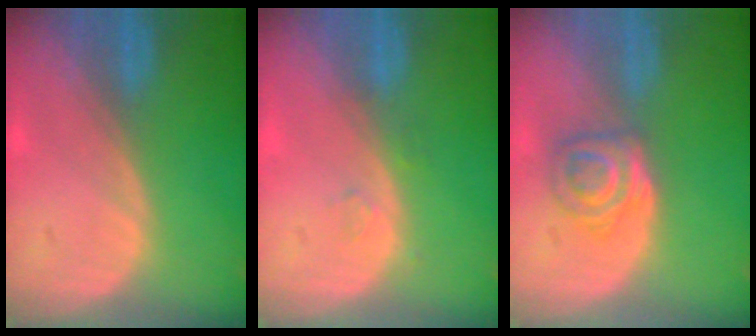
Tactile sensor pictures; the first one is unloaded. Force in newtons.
{"total": 1.4, "press": 1.3, "slide": 0.6}
{"total": 5.3, "press": 5.0, "slide": 1.7}